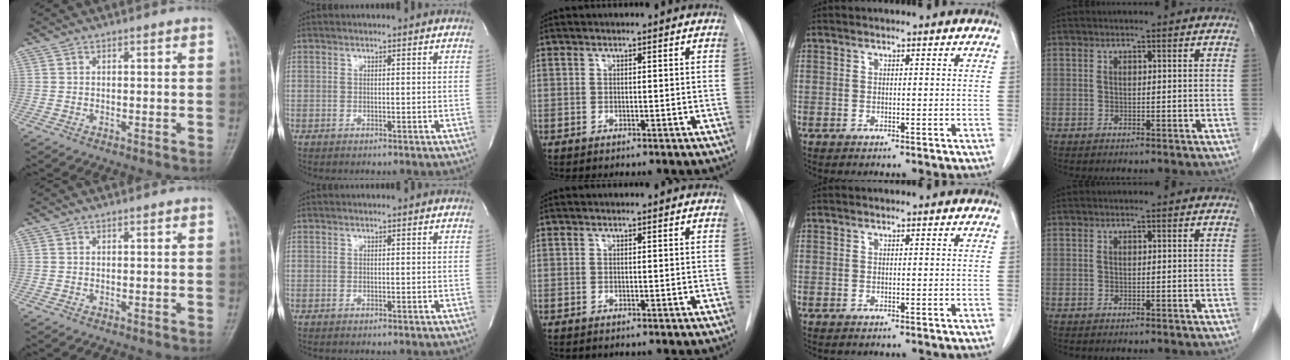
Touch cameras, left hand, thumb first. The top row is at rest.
{}